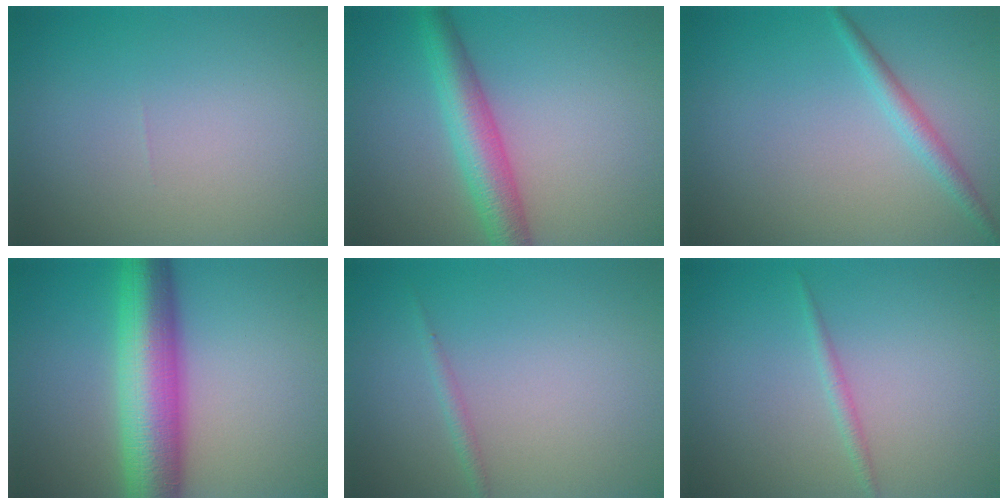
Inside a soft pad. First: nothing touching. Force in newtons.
{"total": 4.8, "press": 4.8, "slide": 0.0}
{"total": 1.8, "press": 1.8, "slide": 0.1}
{"total": 9.3, "press": 9.3, "slide": 0.1}
{"total": 0.9, "press": 0.9, "slide": 0.1}
{"total": 1.0, "press": 1.0, "slide": 0.1}